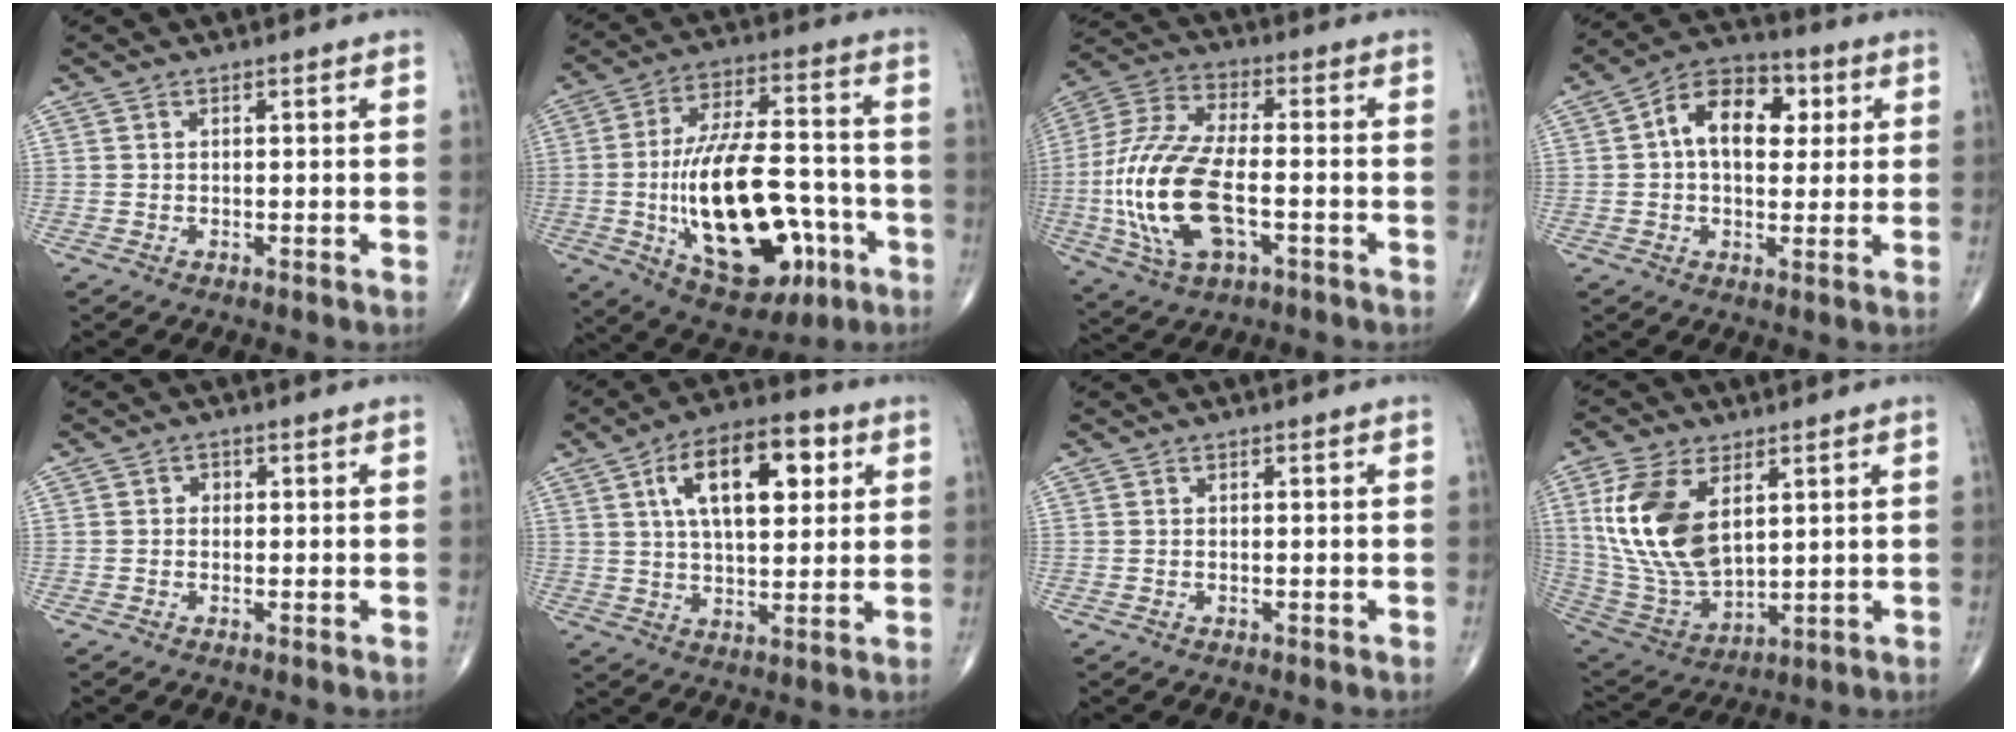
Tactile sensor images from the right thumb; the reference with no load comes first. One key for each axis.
{"total": 24.4, "fx": -6.4, "fy": 12.0, "fz": 20.2, "tx": -0.323, "ty": 0.032, "tz": -0.084}
{"total": 19.5, "fx": -3.9, "fy": 9.2, "fz": 16.7, "tx": -0.367, "ty": 0.018, "tz": -0.068}
{"total": 12.8, "fx": 2.7, "fy": 8.2, "fz": 9.5, "tx": -0.122, "ty": 0.018, "tz": 0.033}
{"total": 1.1, "fx": -0.1, "fy": 1.0, "fz": 0.4, "tx": 0.002, "ty": 0.003, "tz": -0.007}
{"total": 15.7, "fx": 5.2, "fy": 7.5, "fz": 12.8, "tx": -0.185, "ty": 0.000, "tz": 0.082}
{"total": 0.0}
{"total": 17.5, "fx": 5.0, "fy": 9.8, "fz": 13.6, "tx": -0.268, "ty": -0.023, "tz": 0.110}